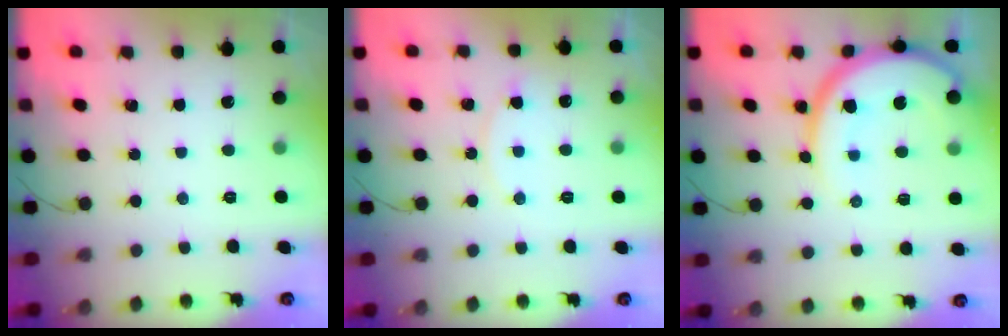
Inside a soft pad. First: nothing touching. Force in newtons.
{"total": 5.6, "press": 5.6, "slide": 0.5}
{"total": 13.8, "press": 13.8, "slide": 1.2}